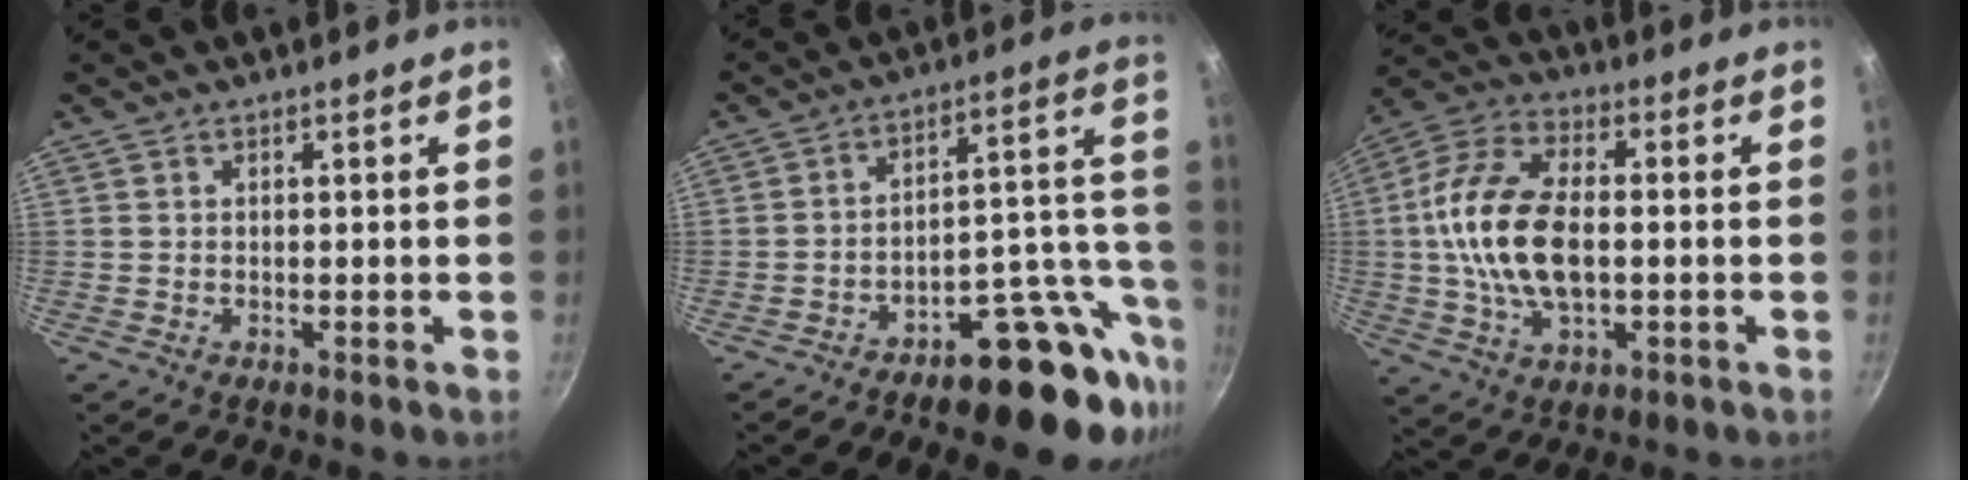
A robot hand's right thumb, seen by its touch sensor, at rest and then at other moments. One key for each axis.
{"total": 17.6, "fx": -8.6, "fy": 8.1, "fz": 13.1, "tx": -0.111, "ty": 0.064, "tz": -0.124}
{"total": 16.5, "fx": -0.5, "fy": 9.3, "fz": 13.7, "tx": -0.256, "ty": 0.024, "tz": -0.020}